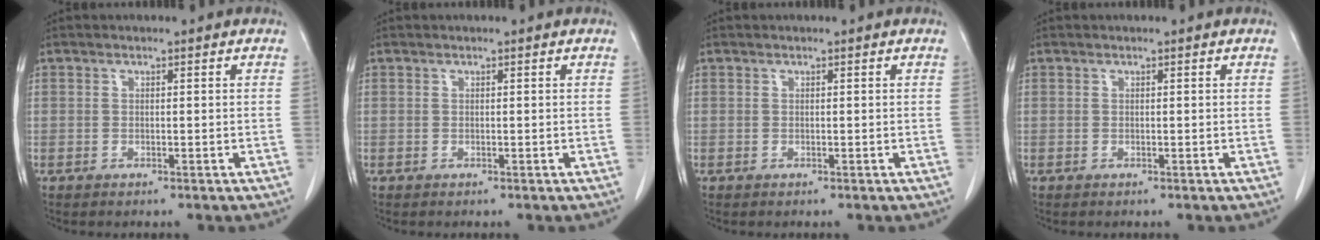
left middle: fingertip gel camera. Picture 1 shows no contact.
{"total": 0.0}
{"total": 0.0}
{"total": 0.0}